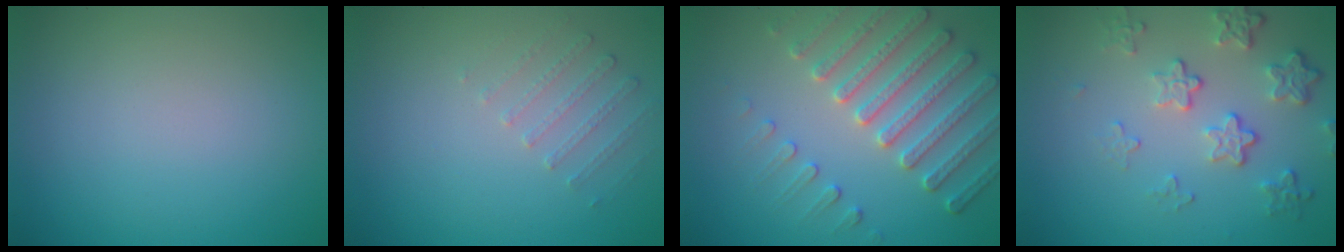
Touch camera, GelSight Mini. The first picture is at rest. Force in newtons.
{"total": 1.3, "press": 0.9, "slide": 1.0}
{"total": 5.0, "press": 4.5, "slide": 2.0}
{"total": 4.1, "press": 3.1, "slide": 2.7}